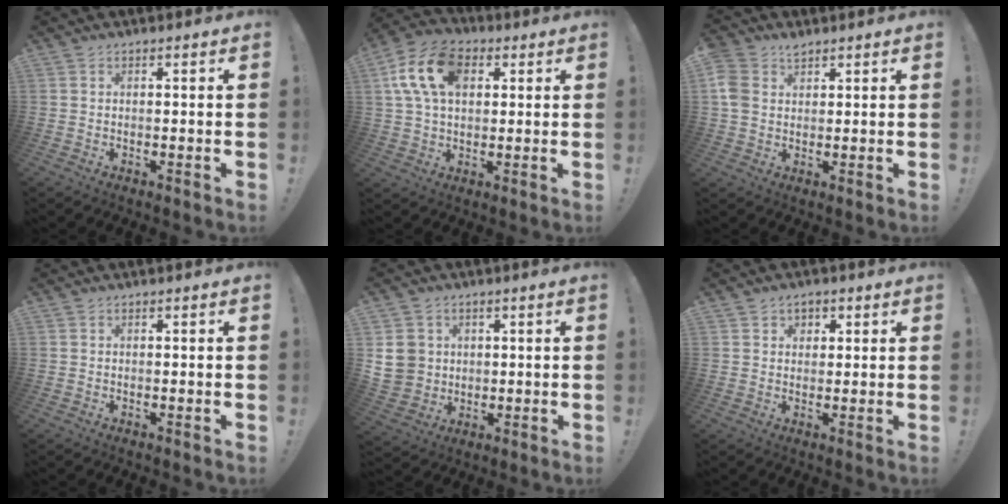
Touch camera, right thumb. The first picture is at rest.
{"total": 15.8, "force": [4.8, 10.6, 10.8], "torque": [-0.184, 0.002, 0.090]}
{"total": 6.5, "force": [2.7, 4.9, 3.2], "torque": [-0.065, -0.006, 0.053]}
{"total": 0.0}
{"total": 8.8, "force": [2.2, 8.0, 2.9], "torque": [-0.054, -0.015, 0.045]}
{"total": 3.3, "force": [1.5, 2.9, 0.6], "torque": [0.004, -0.006, 0.024]}